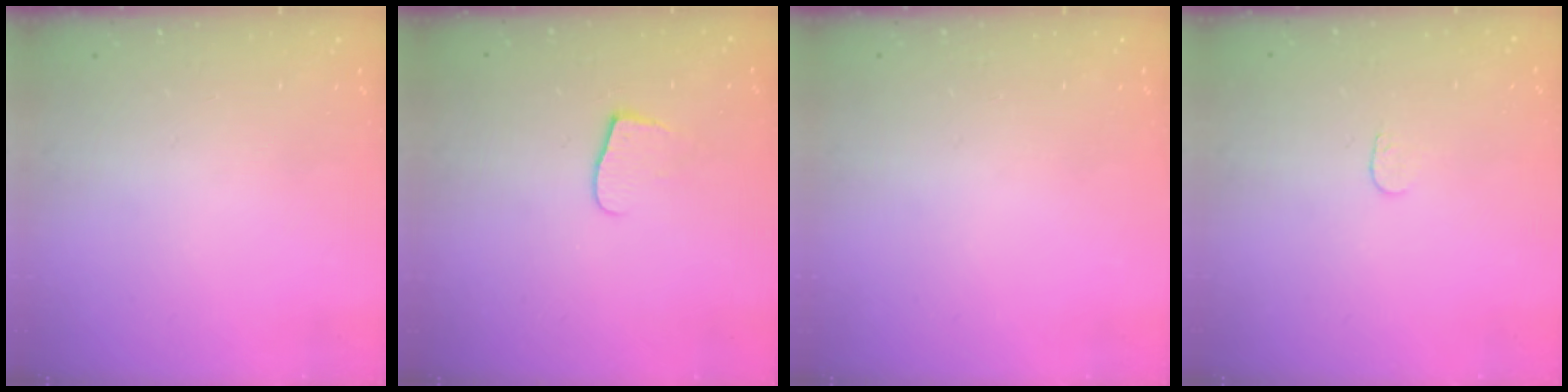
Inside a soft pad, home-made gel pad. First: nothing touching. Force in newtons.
{"total": 5.4, "press": 5.4, "slide": 0.5}
{"total": 0.0}
{"total": 3.7, "press": 3.6, "slide": 0.3}